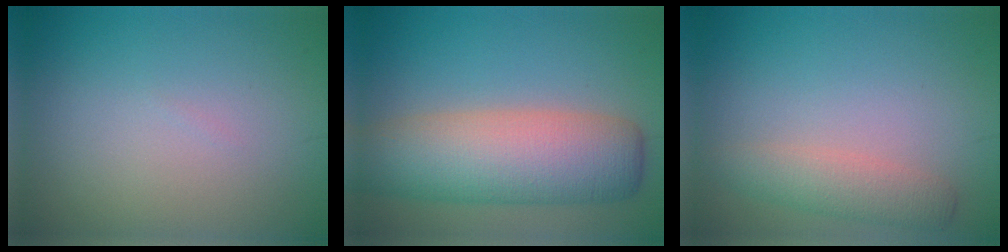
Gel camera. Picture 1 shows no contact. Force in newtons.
{"total": 9.1, "press": 9.1, "slide": 0.5}
{"total": 2.7, "press": 2.7, "slide": 0.1}